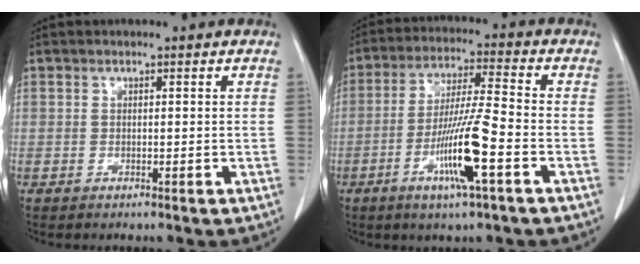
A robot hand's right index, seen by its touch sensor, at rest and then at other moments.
{"total": 11.4, "force": [-4.3, -0.2, 10.5], "torque": [-0.203, -0.012, -0.082]}